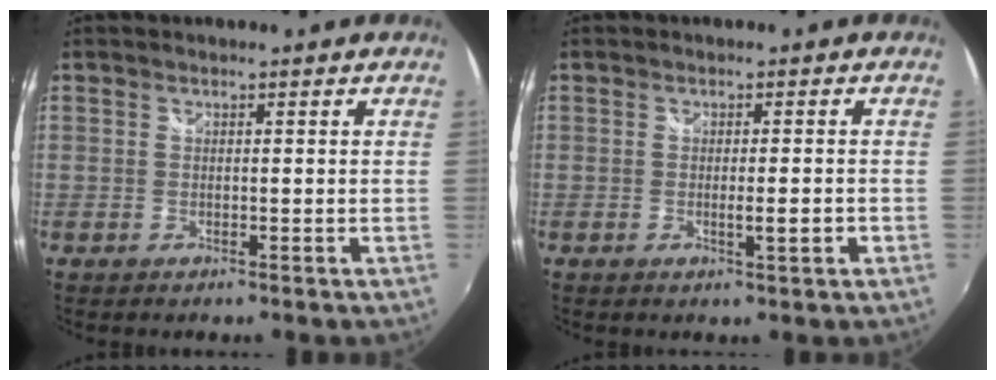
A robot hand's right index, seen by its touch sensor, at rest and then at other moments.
{"total": 3.1, "force": [-0.8, 0.3, 3.0], "torque": [-0.046, -0.005, -0.012]}